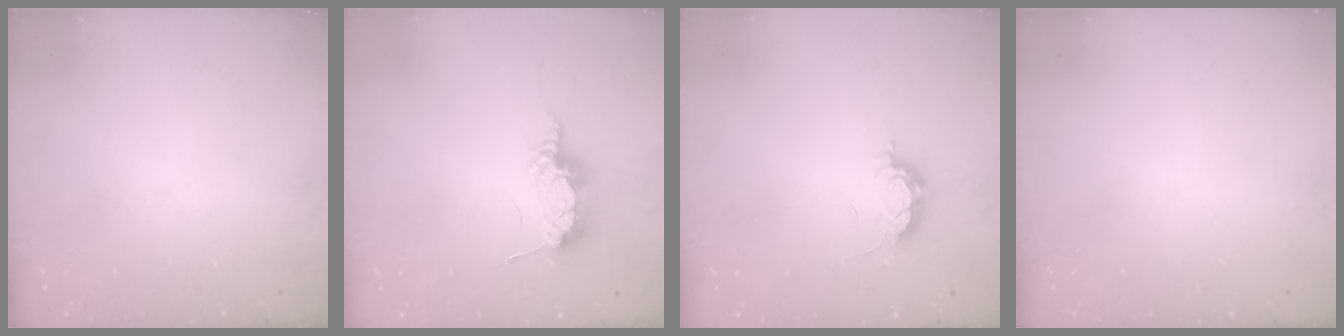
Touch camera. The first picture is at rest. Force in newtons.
{"total": 8.4, "press": 8.2, "slide": 1.6}
{"total": 6.0, "press": 5.7, "slide": 1.9}
{"total": 0.0}